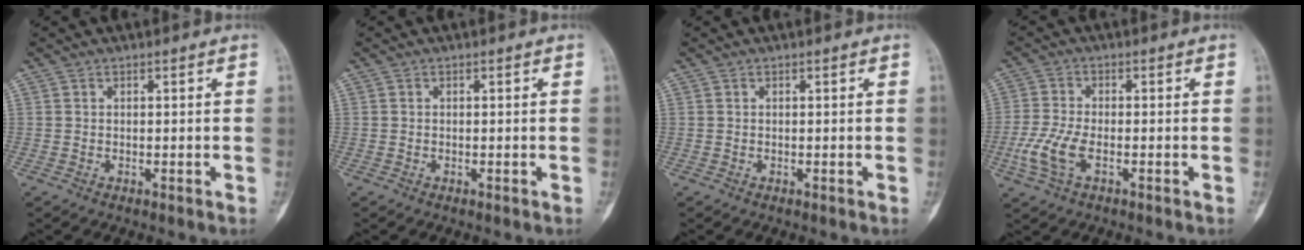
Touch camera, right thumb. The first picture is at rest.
{"total": 0.0}
{"total": 0.0}
{"total": 6.6, "force": [-2.2, 3.1, 5.5], "torque": [-0.135, 0.006, -0.044]}